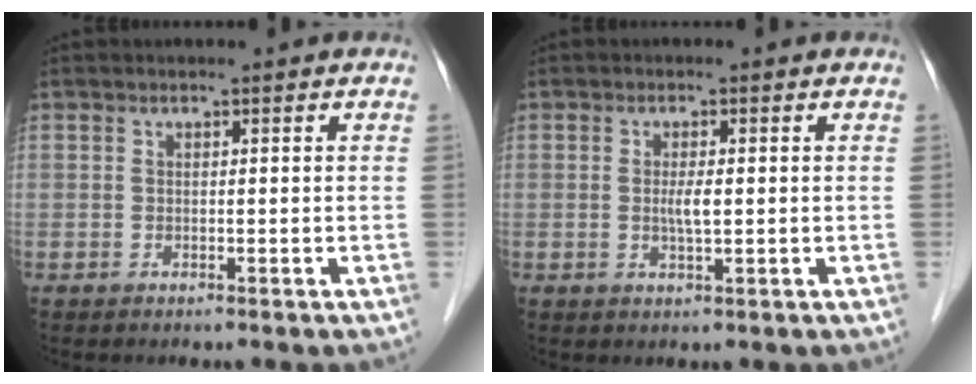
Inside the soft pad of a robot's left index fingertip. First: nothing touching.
{"total": 2.4, "force": [0.0, 0.3, 2.3], "torque": [-0.047, -0.002, 0.001]}